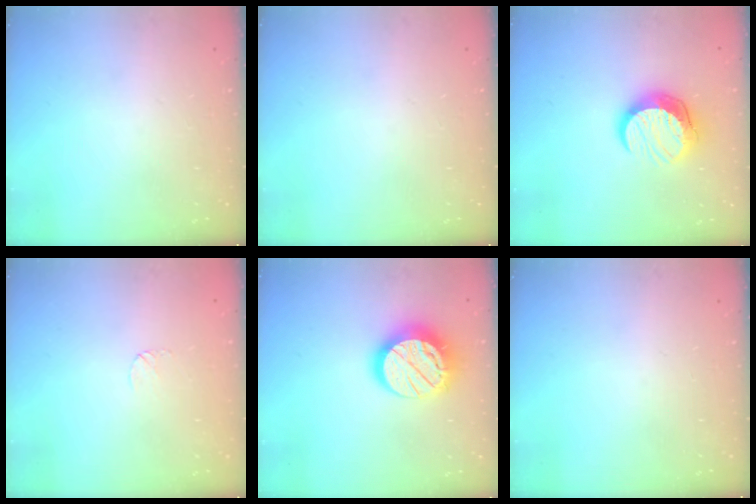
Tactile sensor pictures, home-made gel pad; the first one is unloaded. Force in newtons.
{"total": 0.0}
{"total": 12.3, "press": 12.2, "slide": 0.9}
{"total": 4.0, "press": 4.0, "slide": 0.3}
{"total": 16.6, "press": 16.6, "slide": 0.9}
{"total": 0.0}